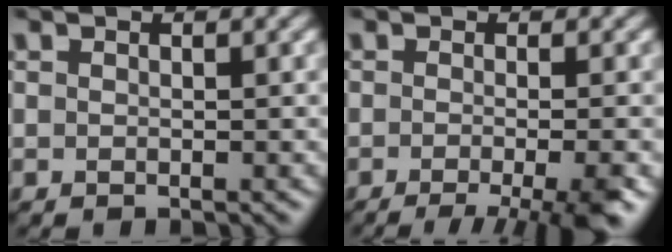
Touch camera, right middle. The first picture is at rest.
{"total": 7.1, "force": [-3.5, 2.1, 5.8], "torque": [-0.056, -0.009, -0.047]}